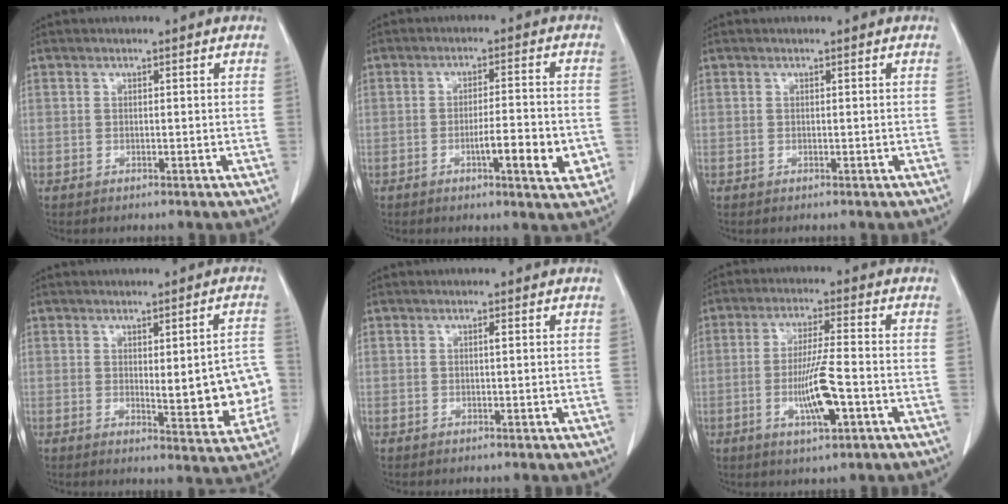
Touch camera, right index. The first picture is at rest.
{"total": 7.8, "force": [-2.6, 1.1, 7.3], "torque": [-0.103, -0.003, -0.035]}
{"total": 0.0}
{"total": 9.9, "force": [-0.6, 2.8, 9.4], "torque": [-0.105, 0.000, -0.002]}
{"total": 1.0, "force": [0.1, 0.0, 1.0], "torque": [-0.018, 0.002, 0.000]}
{"total": 8.3, "force": [-2.6, 0.5, 7.8], "torque": [-0.147, -0.008, -0.047]}